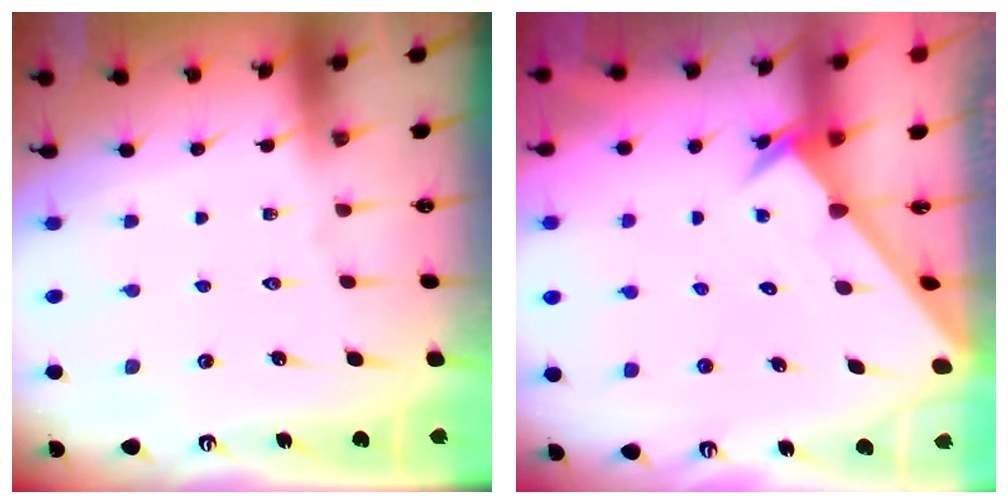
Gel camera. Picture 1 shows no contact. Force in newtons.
{"total": 2.4, "press": 2.4, "slide": 0.2}